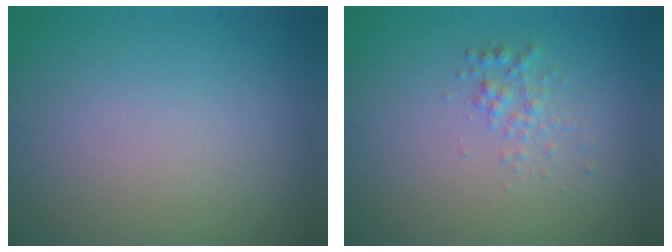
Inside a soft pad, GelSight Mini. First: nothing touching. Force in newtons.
{"total": 1.5, "press": 1.5, "slide": 0.1}